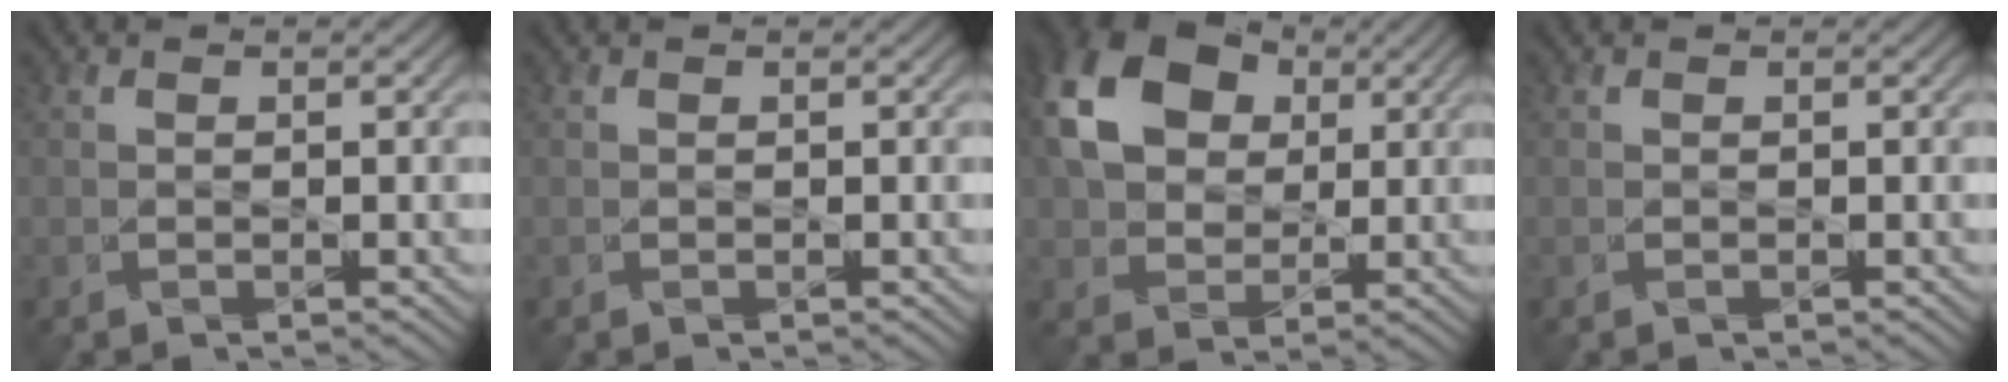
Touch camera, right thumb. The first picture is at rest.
{"total": 0.0}
{"total": 12.7, "force": [3.3, 9.2, 8.1], "torque": [-0.198, 0.020, 0.056]}
{"total": 0.0}